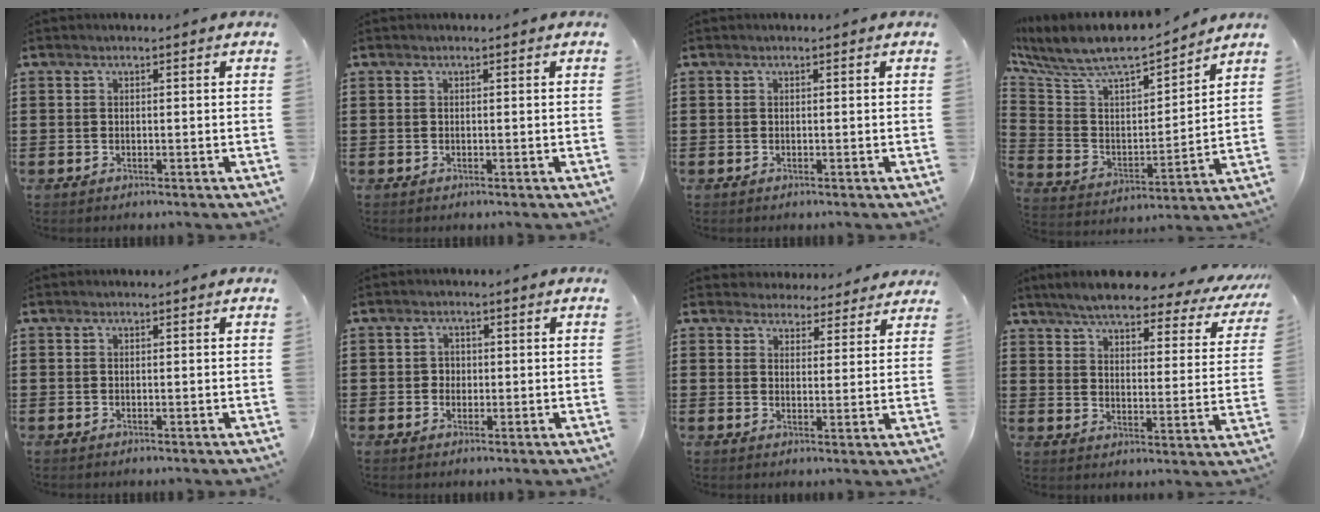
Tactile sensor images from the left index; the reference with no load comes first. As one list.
[{"total": 0.0}, {"total": 0.0}, {"total": 7.7, "force": [6.7, 2.0, 3.3], "torque": [-0.098, -0.054, 0.110]}, {"total": 0.0}, {"total": 1.6, "force": [0.0, 1.5, 0.5], "torque": [-0.016, 0.006, -0.003]}, {"total": 3.7, "force": [3.6, 1.0, 0.1], "torque": [-0.017, -0.011, 0.067]}, {"total": 6.2, "force": [5.6, 0.8, 2.6], "torque": [-0.068, -0.034, 0.092]}]